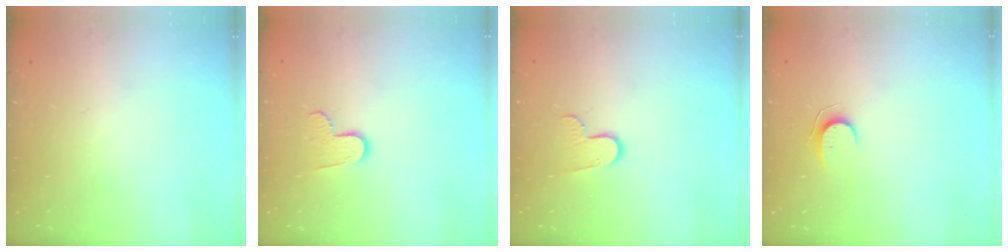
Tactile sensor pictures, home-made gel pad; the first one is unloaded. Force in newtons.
{"total": 6.7, "press": 6.6, "slide": 0.4}
{"total": 6.7, "press": 6.7, "slide": 0.5}
{"total": 5.6, "press": 5.6, "slide": 0.6}